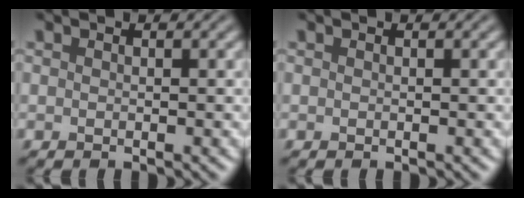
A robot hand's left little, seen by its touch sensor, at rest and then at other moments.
{"total": 0.0}